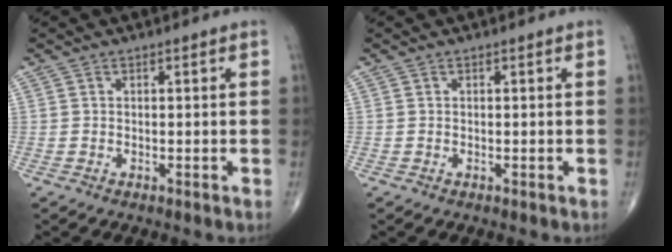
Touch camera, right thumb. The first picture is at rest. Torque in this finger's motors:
{"motor_torque": [0.03, 0.03, -0.05, 0.05, 0.00]}